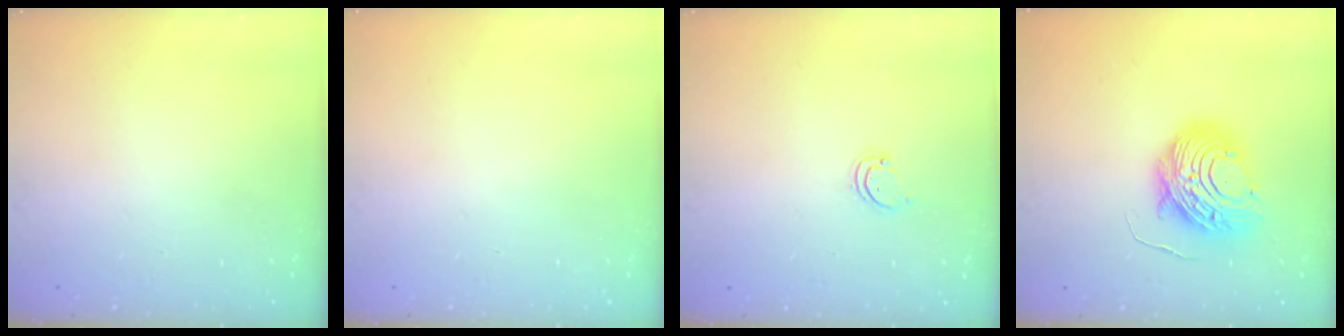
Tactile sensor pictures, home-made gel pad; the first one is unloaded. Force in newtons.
{"total": 0.0}
{"total": 1.7, "press": 1.7, "slide": 0.3}
{"total": 12.8, "press": 12.7, "slide": 1.1}